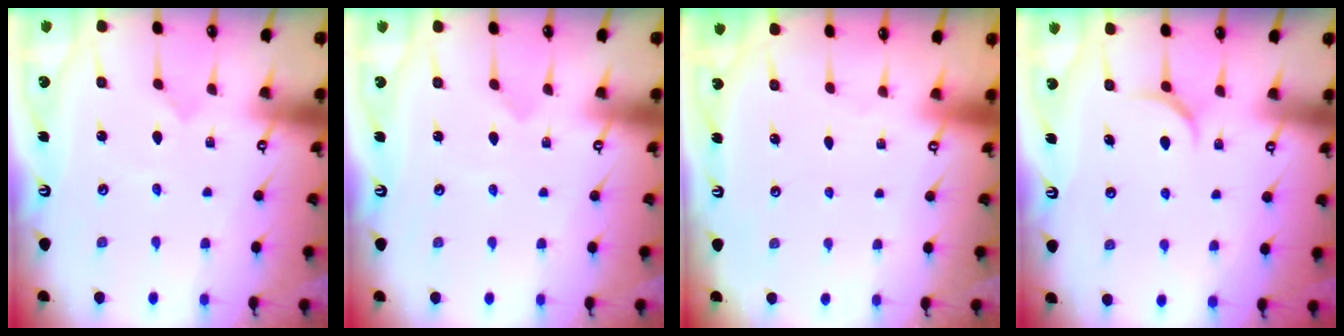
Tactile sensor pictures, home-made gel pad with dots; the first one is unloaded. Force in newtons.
{"total": 0.9, "press": 0.9, "slide": 0.0}
{"total": 0.0}
{"total": 5.4, "press": 5.3, "slide": 0.7}